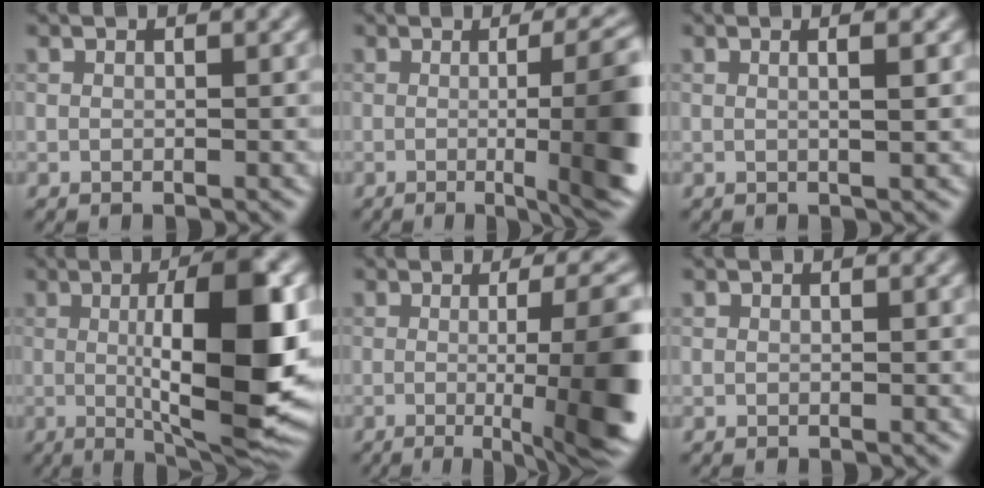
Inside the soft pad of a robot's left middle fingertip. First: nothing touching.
{"total": 10.1, "force": [-0.6, 2.1, 9.8], "torque": [-0.091, 0.014, 0.003]}
{"total": 1.9, "force": [0.4, 0.6, 1.7], "torque": [-0.011, 0.011, -0.012]}
{"total": 12.3, "force": [-0.1, 2.9, 12.0], "torque": [-0.169, 0.002, 0.010]}
{"total": 11.0, "force": [-1.2, 2.2, 10.7], "torque": [-0.114, 0.006, -0.002]}
{"total": 0.0}